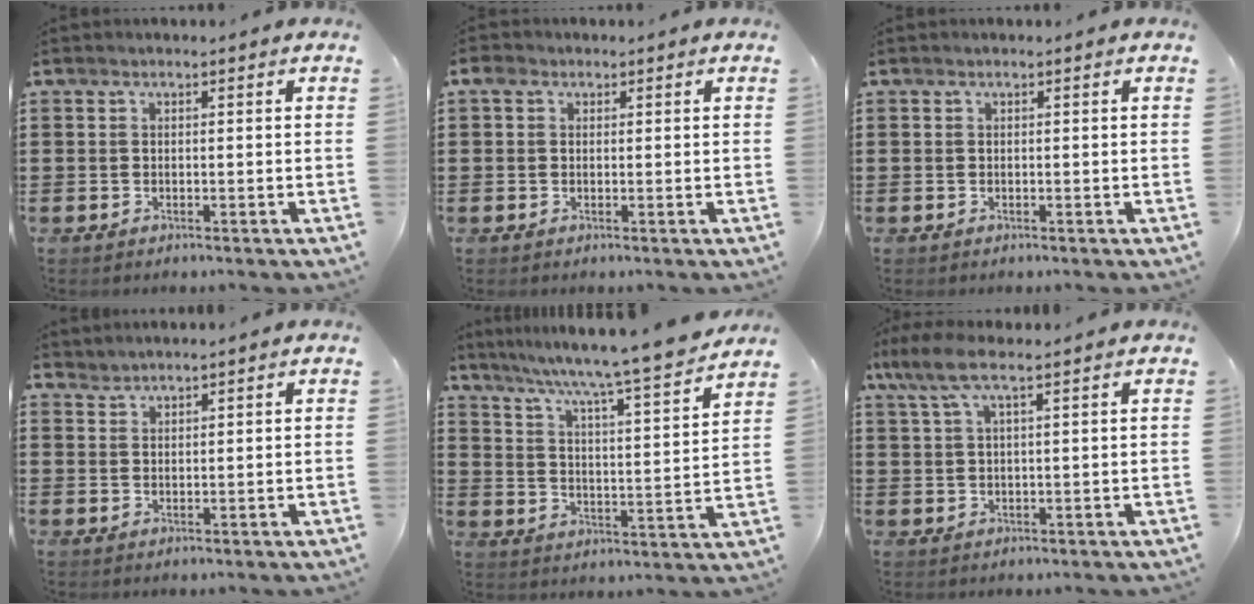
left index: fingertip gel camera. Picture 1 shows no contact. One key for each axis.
{"total": 1.8, "fx": 0.6, "fy": 1.5, "fz": 0.9, "tx": -0.023, "ty": 0.008, "tz": 0.009}
{"total": 0.0}
{"total": 1.4, "fx": 1.3, "fy": -0.2, "fz": -0.3, "tx": 0.003, "ty": -0.001, "tz": 0.027}
{"total": 6.9, "fx": 6.1, "fy": -1.0, "fz": 3.1, "tx": -0.086, "ty": -0.055, "tz": 0.093}
{"total": 5.8, "fx": 3.5, "fy": 1.3, "fz": 4.4, "tx": -0.102, "ty": 0.003, "tz": 0.061}